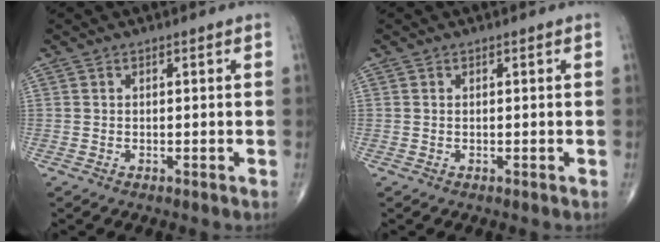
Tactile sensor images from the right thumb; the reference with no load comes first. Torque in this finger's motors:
{"motor_torque": [-0.06, 0.25, 0.15, 0.10, -0.03]}